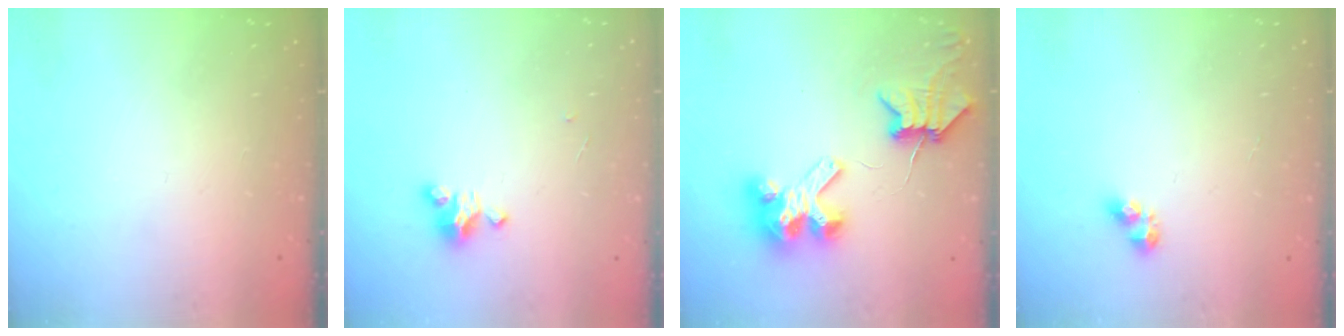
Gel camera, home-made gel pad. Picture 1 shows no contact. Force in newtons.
{"total": 3.9, "press": 3.9, "slide": 0.3}
{"total": 8.0, "press": 7.9, "slide": 1.2}
{"total": 5.0, "press": 5.0, "slide": 0.5}